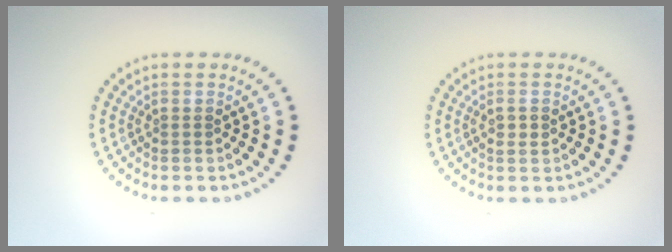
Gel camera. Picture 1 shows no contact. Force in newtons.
{"total": 1.1, "press": 1.1, "slide": 0.3}